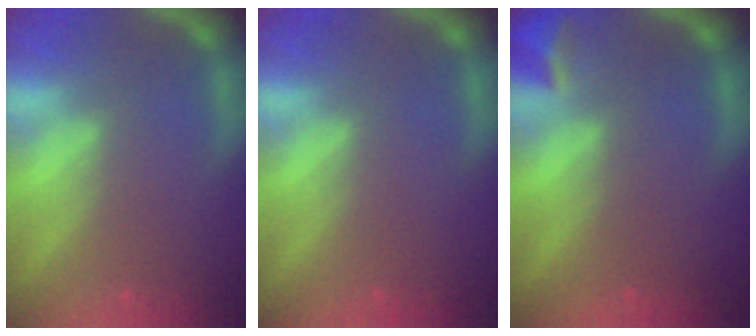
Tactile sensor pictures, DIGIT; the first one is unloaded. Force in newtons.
{"total": 0.0}
{"total": 1.9}